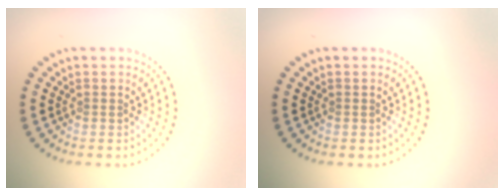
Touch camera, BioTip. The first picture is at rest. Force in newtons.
{"total": 0.0}